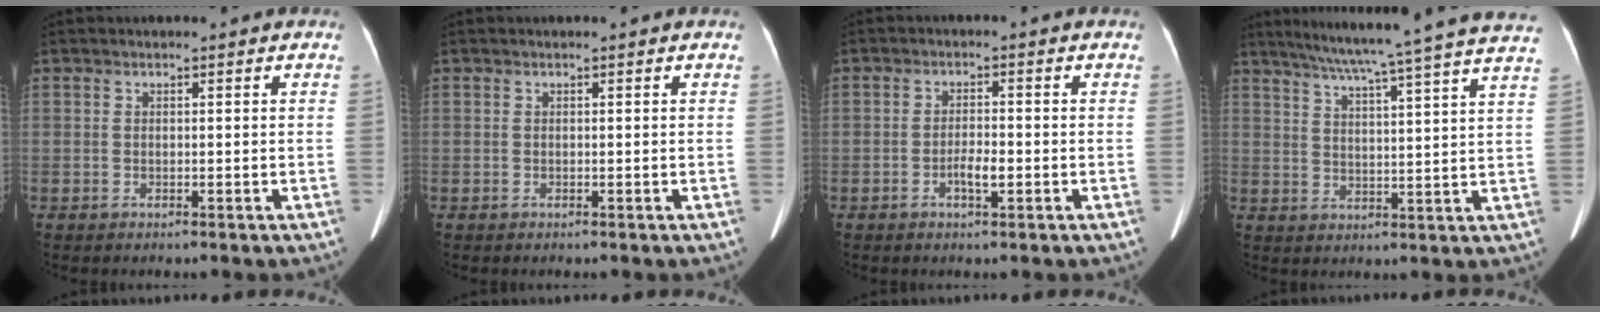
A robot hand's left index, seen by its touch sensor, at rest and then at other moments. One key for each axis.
{"total": 0.0}
{"total": 2.8, "fx": -1.1, "fy": 0.7, "fz": 2.5, "tx": -0.045, "ty": 0.002, "tz": -0.018}
{"total": 23.6, "fx": 20.6, "fy": -1.5, "fz": 11.5, "tx": -0.188, "ty": -0.023, "tz": 0.262}